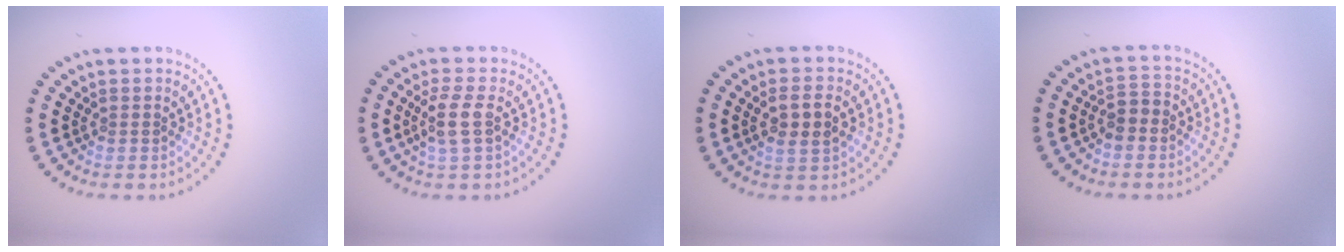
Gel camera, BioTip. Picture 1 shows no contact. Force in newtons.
{"total": 2.4, "press": 2.0, "slide": 1.3}
{"total": 2.9, "press": 2.8, "slide": 0.7}
{"total": 1.9, "press": 1.7, "slide": 0.9}